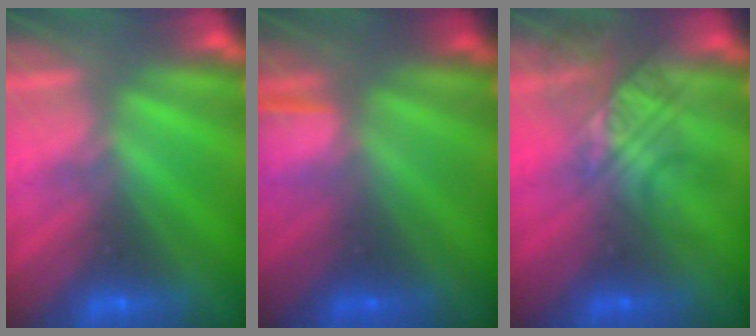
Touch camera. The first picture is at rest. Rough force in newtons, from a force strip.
{"total": 1.3}
{"total": 2.4}